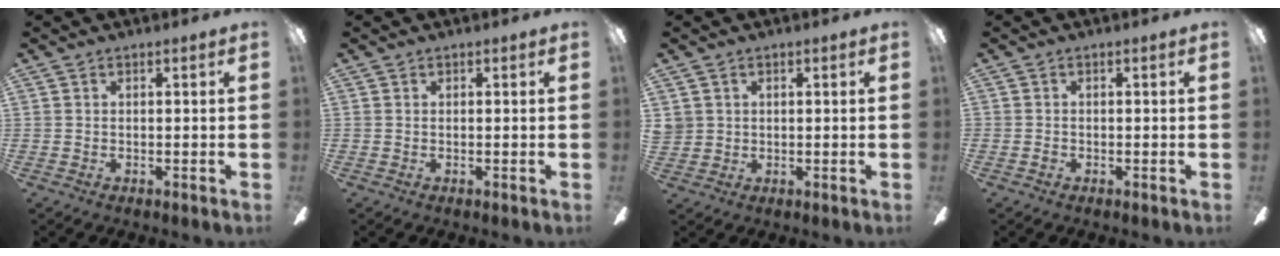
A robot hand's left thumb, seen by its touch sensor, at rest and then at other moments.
{"total": 0.0}
{"total": 2.6, "force": [1.3, 2.3, 0.0], "torque": [0.001, 0.001, 0.024]}
{"total": 0.8, "force": [-0.5, 0.5, 0.3], "torque": [-0.004, 0.001, -0.010]}